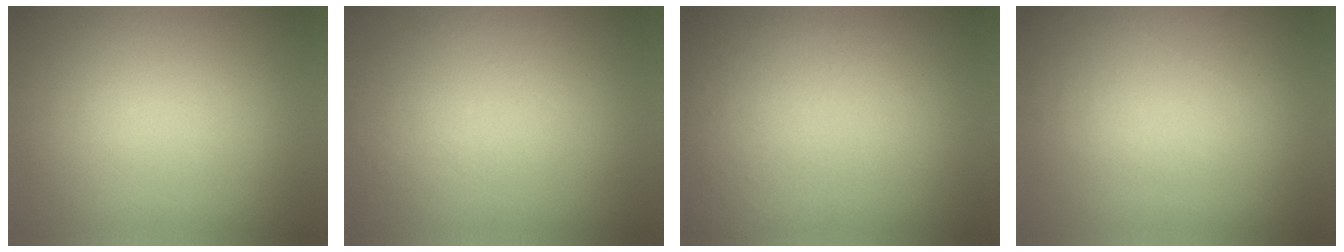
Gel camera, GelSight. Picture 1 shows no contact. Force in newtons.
{"total": 1.1}
{"total": 1.0}
{"total": 1.0}